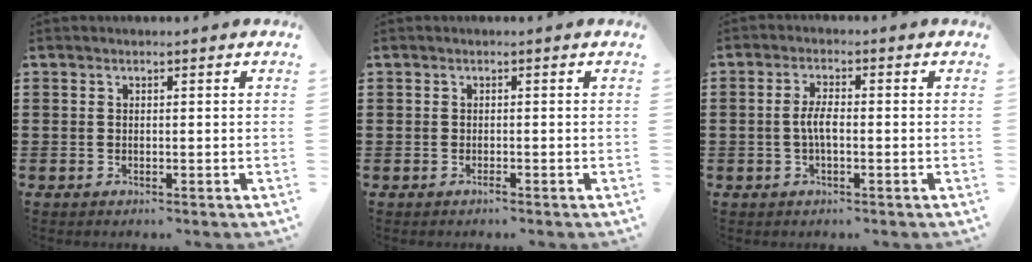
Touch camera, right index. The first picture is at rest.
{"total": 0.6, "force": [-0.5, 0.1, 0.3], "torque": [-0.007, -0.002, -0.010]}
{"total": 3.4, "force": [-0.6, 1.0, 3.2], "torque": [-0.073, -0.002, -0.015]}